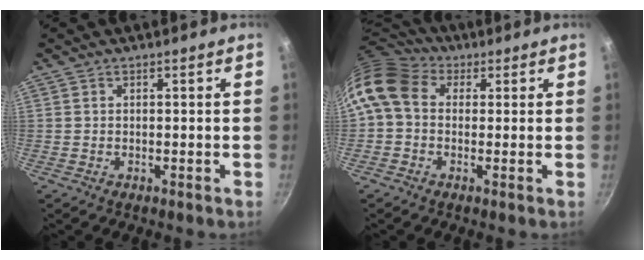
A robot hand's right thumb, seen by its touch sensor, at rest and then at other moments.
{"total": 11.0, "force": [2.2, 8.5, 6.6], "torque": [-0.124, 0.018, 0.020]}